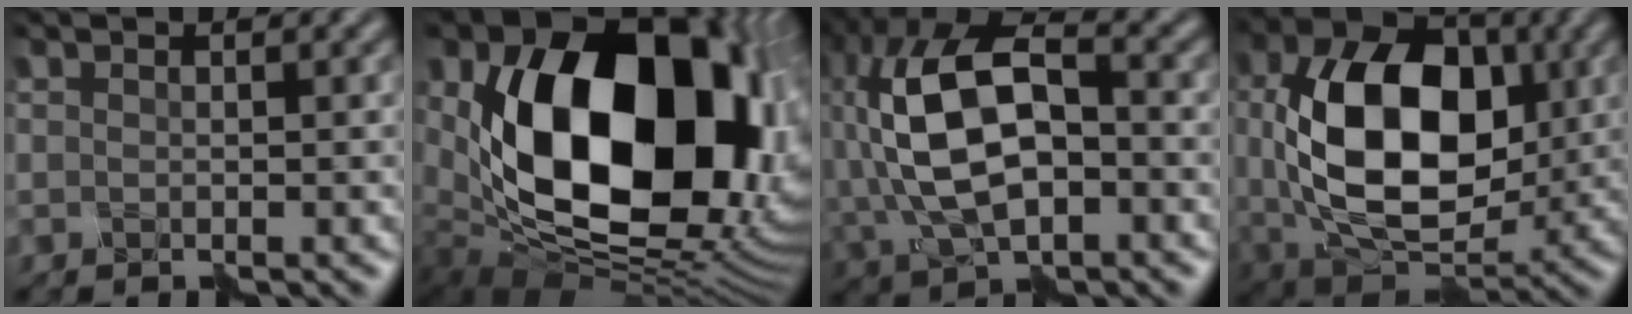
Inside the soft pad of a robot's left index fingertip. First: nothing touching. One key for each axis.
{"total": 19.5, "fx": 2.6, "fy": 13.5, "fz": 13.9, "tx": -0.249, "ty": -0.037, "tz": 0.072}
{"total": 13.2, "fx": -0.2, "fy": 7.7, "fz": 10.7, "tx": -0.229, "ty": 0.002, "tz": -0.002}
{"total": 12.8, "fx": 0.6, "fy": 8.4, "fz": 9.6, "tx": -0.169, "ty": -0.001, "tz": 0.013}